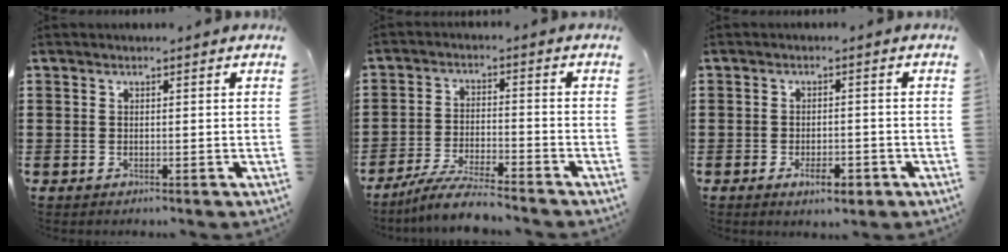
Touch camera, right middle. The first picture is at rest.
{"total": 6.1, "force": [-5.4, 0.2, 2.7], "torque": [-0.061, -0.011, -0.106]}
{"total": 3.4, "force": [-2.0, 1.3, 2.3], "torque": [-0.037, 0.003, -0.037]}